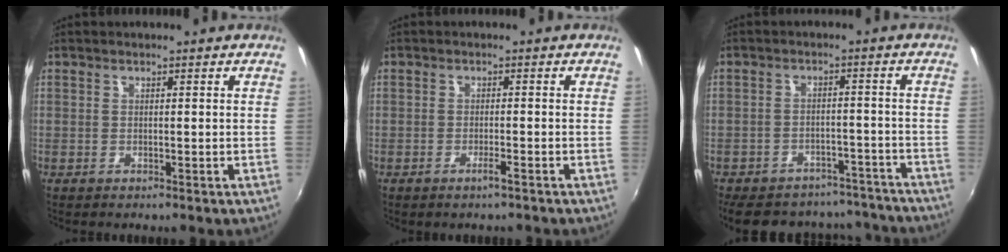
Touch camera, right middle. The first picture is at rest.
{"total": 1.6, "force": [-1.2, 0.2, 1.0], "torque": [-0.020, -0.001, -0.021]}
{"total": 22.2, "force": [-18.9, 9.2, 7.1], "torque": [-0.156, 0.037, -0.229]}